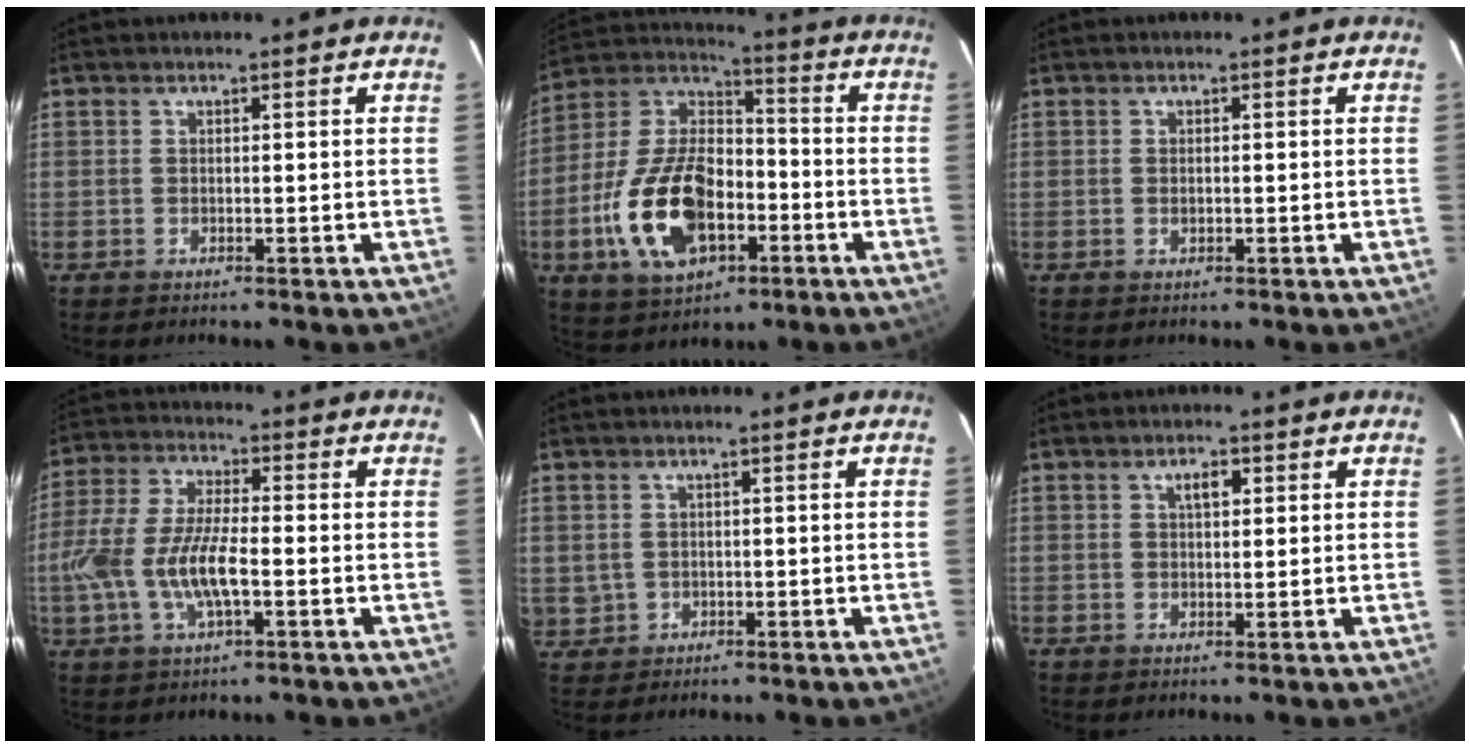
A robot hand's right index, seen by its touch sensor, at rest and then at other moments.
{"total": 19.7, "force": [-6.7, 10.9, 15.0], "torque": [-0.323, 0.004, -0.109]}
{"total": 0.8, "force": [-0.1, 0.6, 0.6], "torque": [-0.010, 0.000, -0.002]}
{"total": 13.0, "force": [-3.0, 4.6, 11.8], "torque": [-0.252, -0.003, -0.059]}
{"total": 4.1, "force": [0.3, 3.8, 1.5], "torque": [-0.035, 0.004, 0.020]}
{"total": 2.6, "force": [1.0, 1.3, 2.0], "torque": [-0.034, 0.009, 0.017]}